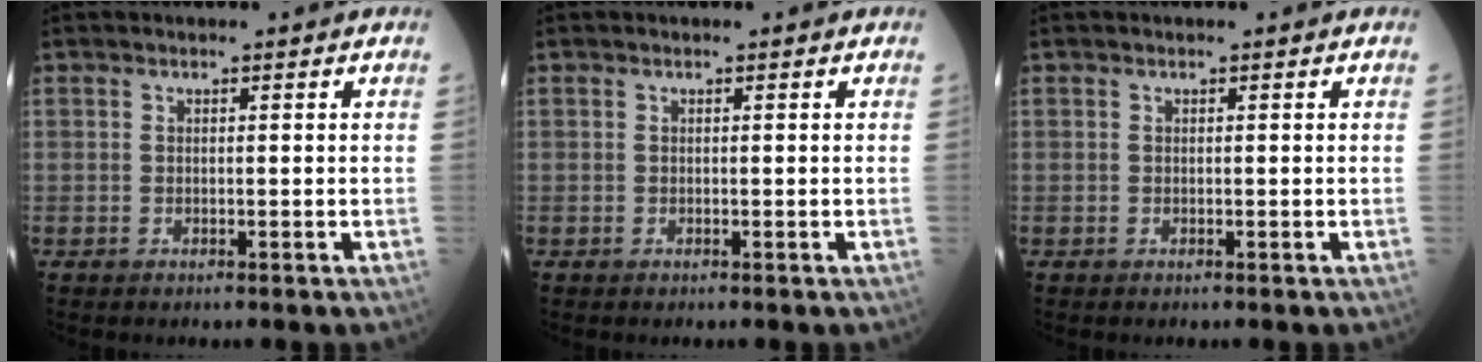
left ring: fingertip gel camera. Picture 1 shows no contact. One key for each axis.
{"total": 0.0}
{"total": 0.0}